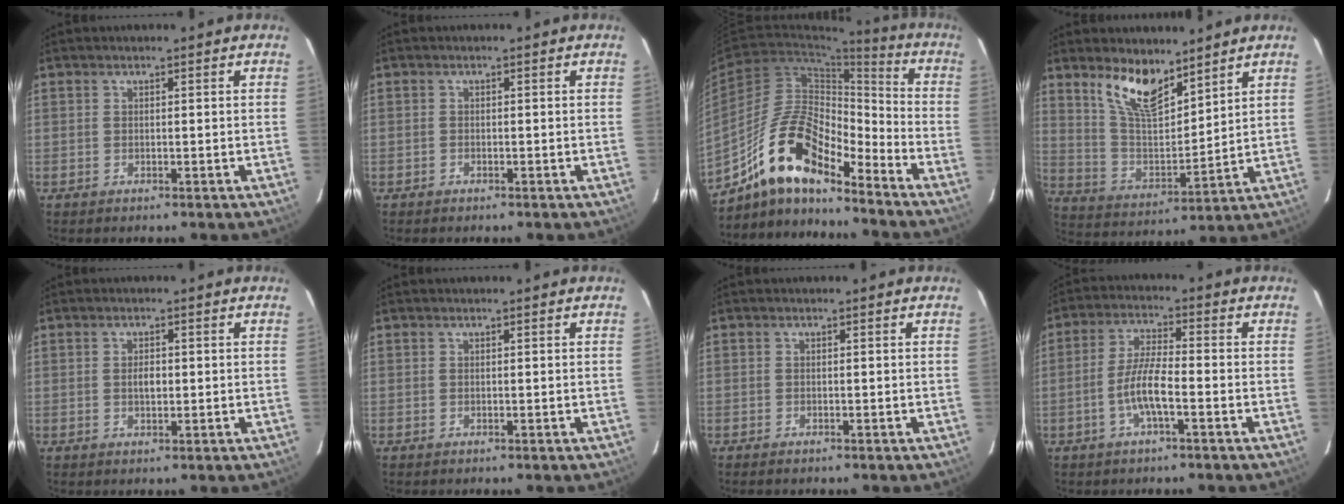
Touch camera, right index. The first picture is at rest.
{"total": 0.7, "force": [-0.5, 0.4, 0.0], "torque": [-0.002, 0.004, -0.010]}
{"total": 15.7, "force": [-11.7, 5.0, 9.3], "torque": [-0.171, 0.012, -0.224]}
{"total": 11.8, "force": [8.4, 4.3, 7.0], "torque": [-0.134, -0.001, 0.168]}
{"total": 2.1, "force": [0.0, 1.2, 1.7], "torque": [-0.029, 0.003, 0.000]}
{"total": 0.0}
{"total": 0.7, "force": [-0.6, 0.2, 0.2], "torque": [-0.006, -0.002, -0.012]}
{"total": 6.5, "force": [-2.7, 1.1, 5.8], "torque": [-0.121, 0.004, -0.052]}